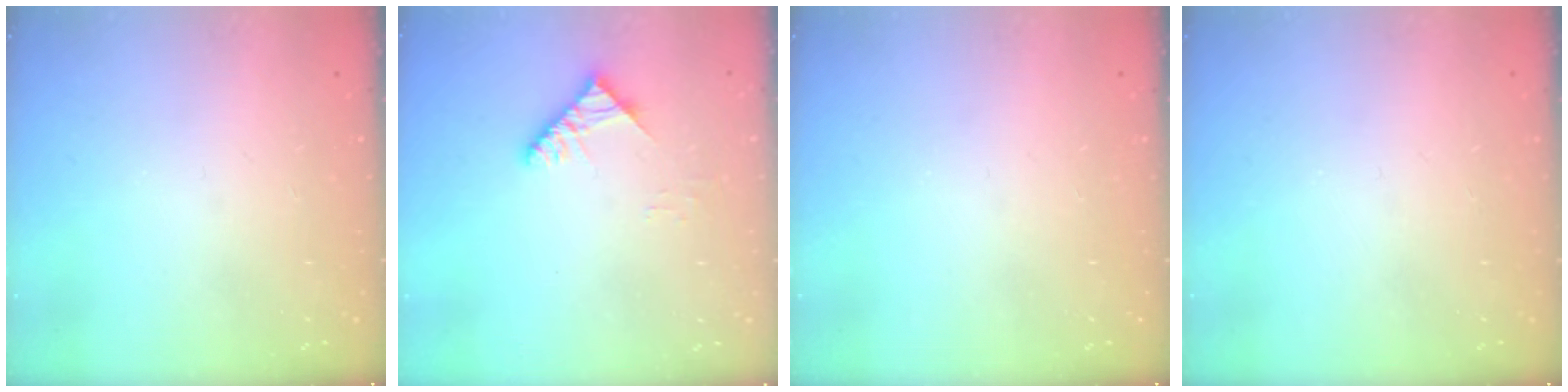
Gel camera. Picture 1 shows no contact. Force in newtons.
{"total": 4.7, "press": 4.7, "slide": 0.9}
{"total": 0.0}
{"total": 0.0}